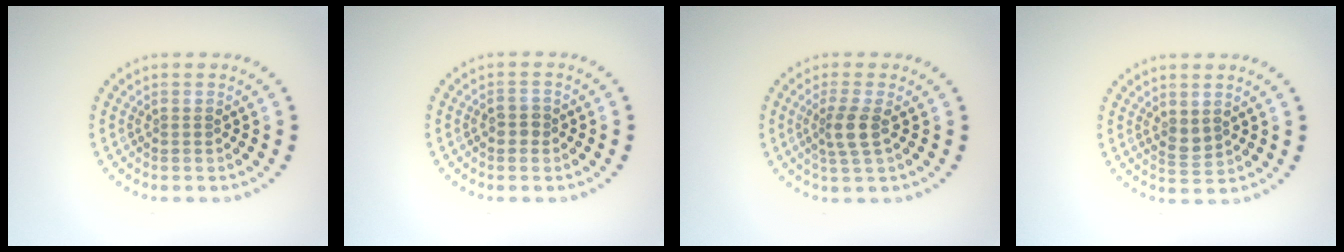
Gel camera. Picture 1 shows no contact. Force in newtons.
{"total": 1.5, "press": 1.5, "slide": 0.4}
{"total": 2.4, "press": 1.9, "slide": 1.4}
{"total": 1.6, "press": 1.4, "slide": 0.6}